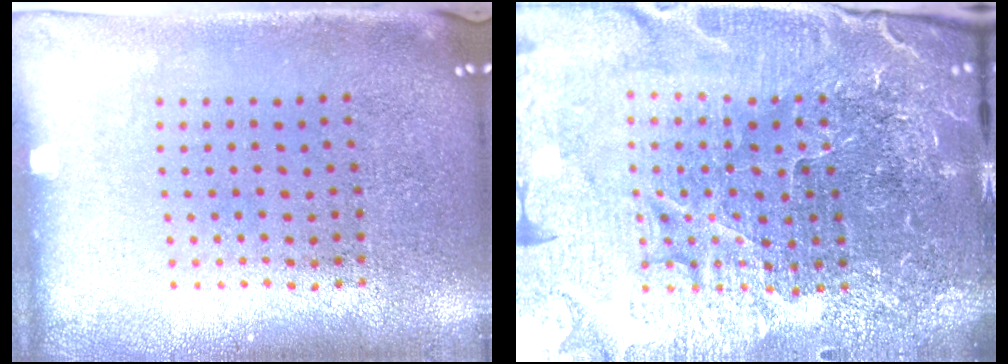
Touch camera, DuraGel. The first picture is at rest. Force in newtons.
{"total": 6.5, "press": 5.8, "slide": 3.0}